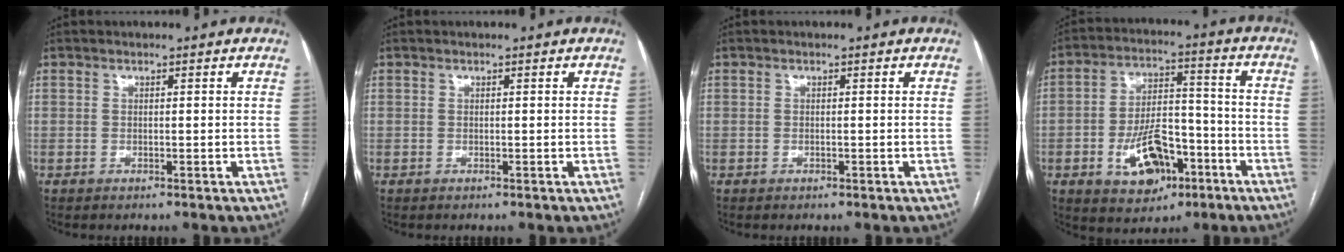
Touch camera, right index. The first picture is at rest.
{"total": 0.0}
{"total": 0.0}
{"total": 12.1, "force": [-5.1, 6.6, 8.7], "torque": [-0.153, 0.014, -0.075]}